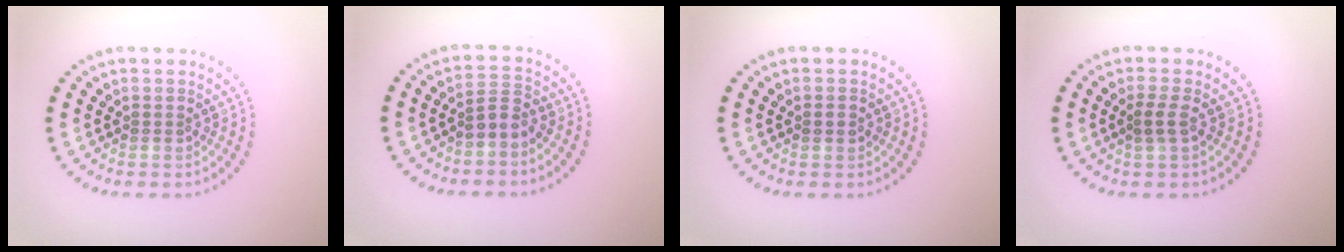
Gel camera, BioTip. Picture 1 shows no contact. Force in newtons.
{"total": 1.9, "press": 1.6, "slide": 1.1}
{"total": 1.0, "press": 1.0, "slide": 0.1}
{"total": 1.5, "press": 1.4, "slide": 0.5}